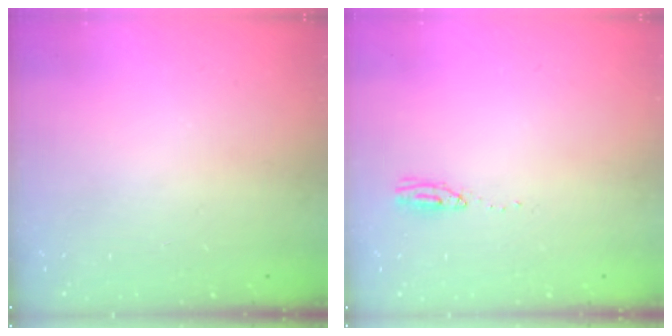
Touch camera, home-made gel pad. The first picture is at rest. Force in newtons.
{"total": 3.6, "press": 3.4, "slide": 1.3}